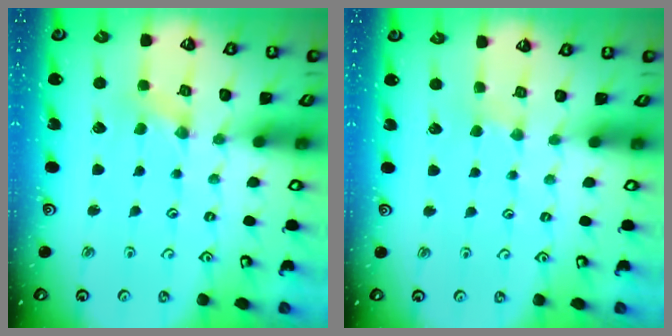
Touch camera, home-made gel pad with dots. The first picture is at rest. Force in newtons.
{"total": 1.4, "press": 1.4, "slide": 0.4}